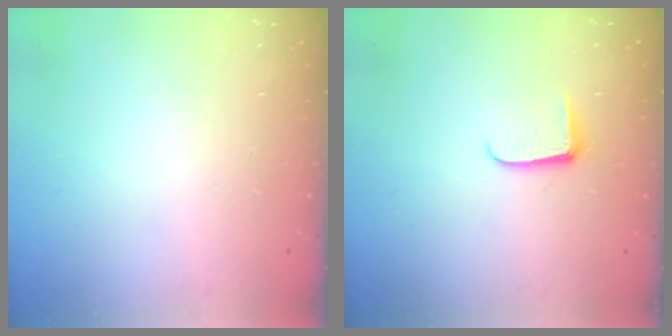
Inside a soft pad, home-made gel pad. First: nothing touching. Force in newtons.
{"total": 6.2, "press": 6.1, "slide": 0.8}